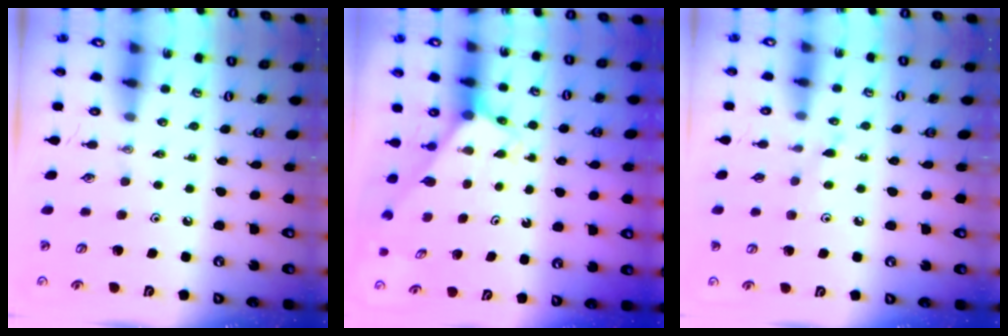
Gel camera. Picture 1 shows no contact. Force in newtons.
{"total": 3.4, "press": 3.4, "slide": 0.2}
{"total": 6.7, "press": 6.6, "slide": 0.7}